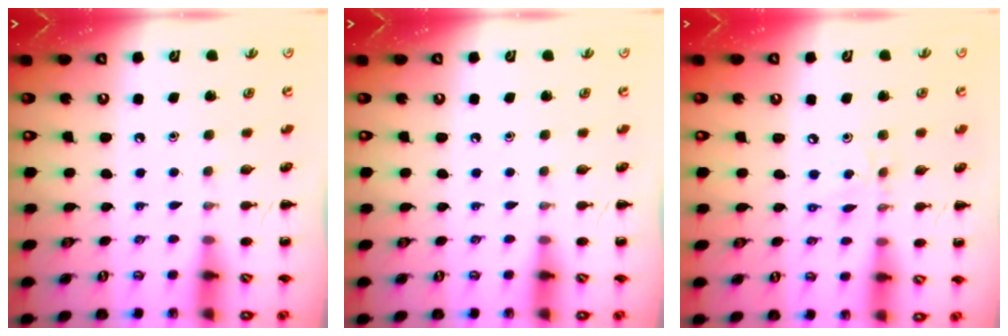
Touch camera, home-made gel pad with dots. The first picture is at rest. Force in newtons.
{"total": 0.0}
{"total": 3.1, "press": 3.1, "slide": 0.4}